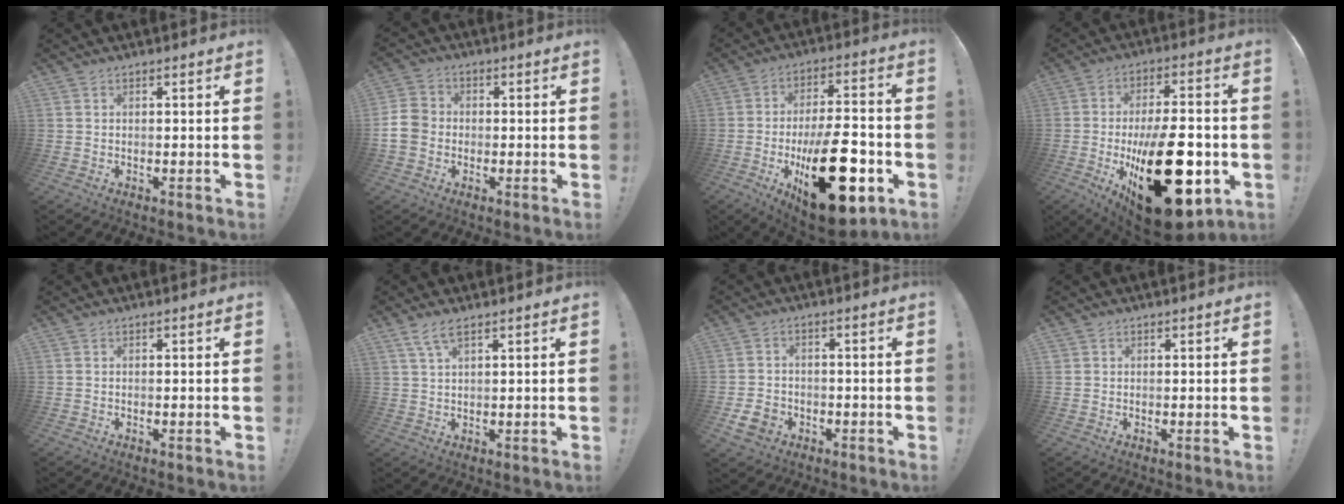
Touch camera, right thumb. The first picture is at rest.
{"total": 8.3, "force": [-1.7, 7.2, 3.8], "torque": [-0.081, 0.022, -0.028]}
{"total": 26.5, "force": [-8.1, 12.2, 22.1], "torque": [-0.354, 0.051, -0.109]}
{"total": 31.7, "force": [-8.1, 14.8, 26.8], "torque": [-0.427, 0.037, -0.101]}
{"total": 0.0}
{"total": 4.3, "force": [2.8, 1.0, 3.1], "torque": [-0.063, -0.006, 0.052]}
{"total": 7.4, "force": [-3.5, 5.6, 3.3], "torque": [-0.062, 0.023, -0.062]}
{"total": 0.8, "force": [0.4, 0.7, 0.1], "torque": [-0.001, 0.002, 0.007]}